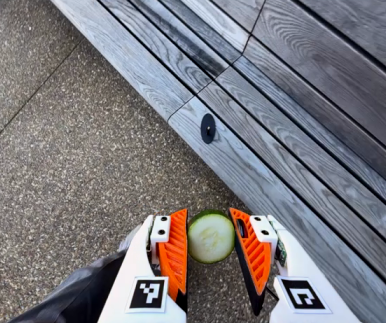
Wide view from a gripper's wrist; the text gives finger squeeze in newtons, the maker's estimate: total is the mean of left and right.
{"total": 13.0, "left": 13.2, "right": 12.8}